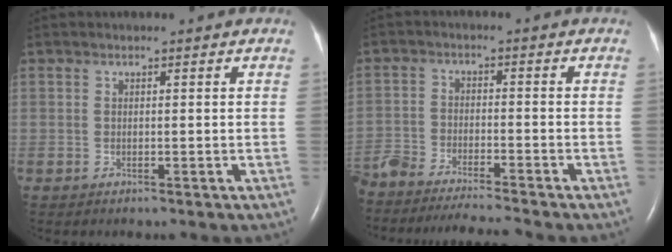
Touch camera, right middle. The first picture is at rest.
{"total": 15.4, "force": [-14.2, 0.6, 6.0], "torque": [-0.115, -0.021, -0.229]}